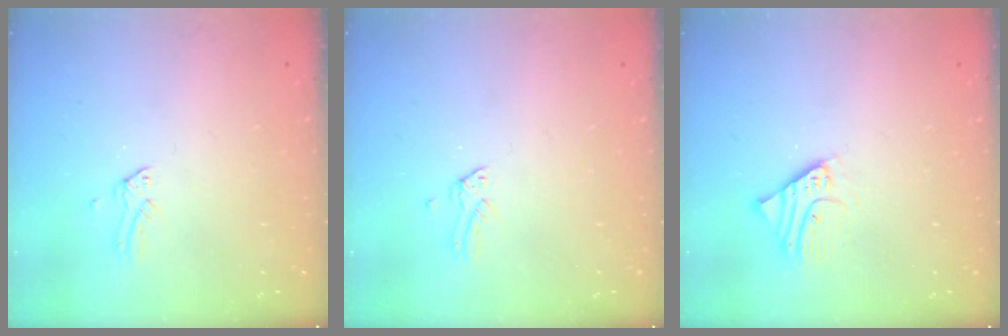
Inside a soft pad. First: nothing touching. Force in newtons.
{"total": 0.0}
{"total": 2.9, "press": 2.9, "slide": 0.3}